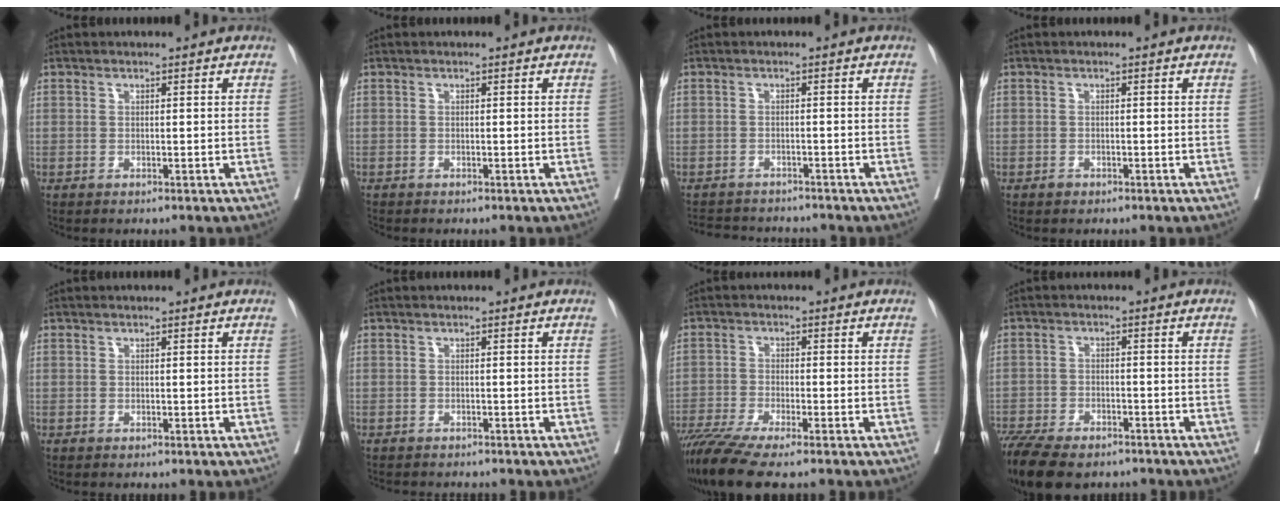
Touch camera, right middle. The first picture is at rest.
{"total": 0.7, "force": [-0.7, -0.2, 0.2], "torque": [0.001, -0.001, -0.013]}
{"total": 6.6, "force": [-6.4, 1.4, 1.1], "torque": [-0.013, 0.001, -0.090]}
{"total": 0.5, "force": [-0.4, 0.3, 0.2], "torque": [-0.003, 0.000, -0.005]}
{"total": 0.0}
{"total": 4.7, "force": [-4.3, 1.0, 1.6], "torque": [-0.021, -0.005, -0.055]}
{"total": 9.3, "force": [-7.4, 0.2, 5.7], "torque": [-0.097, -0.022, -0.127]}
{"total": 13.3, "force": [-10.5, 4.8, 6.6], "torque": [-0.144, -0.014, -0.162]}